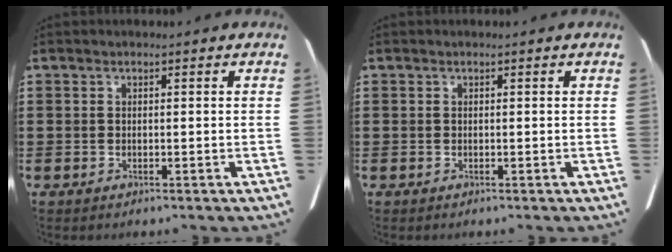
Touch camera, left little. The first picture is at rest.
{"total": 0.0}